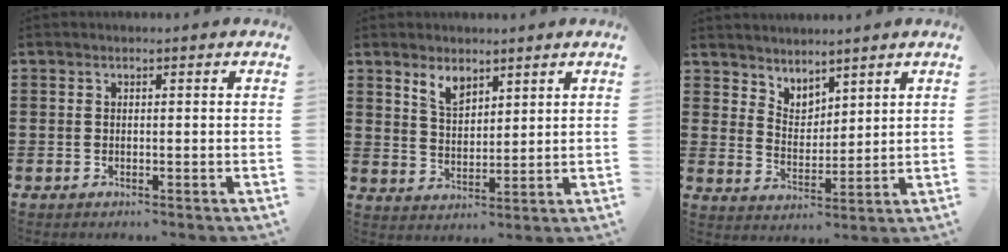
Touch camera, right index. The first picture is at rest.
{"total": 4.1, "force": [3.2, 1.9, 1.8], "torque": [-0.045, 0.002, 0.060]}
{"total": 3.8, "force": [3.6, 1.1, -0.4], "torque": [-0.006, -0.010, 0.069]}